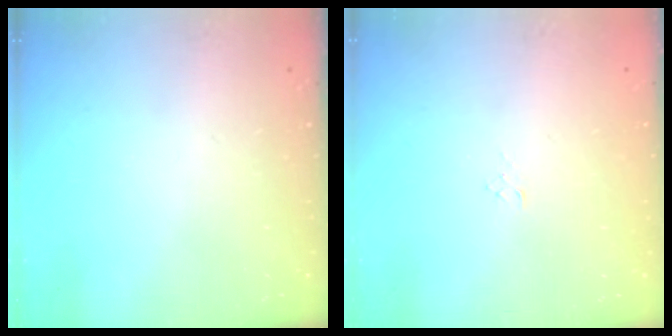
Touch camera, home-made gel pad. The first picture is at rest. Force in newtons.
{"total": 2.9, "press": 2.9, "slide": 0.3}